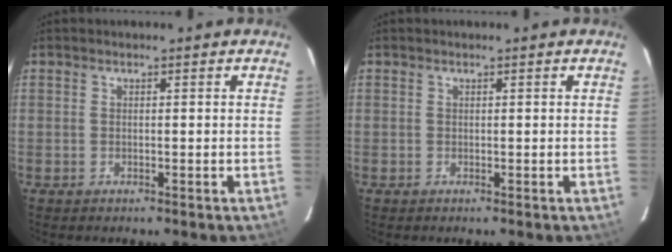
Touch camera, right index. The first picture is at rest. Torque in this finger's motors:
{"motor_torque": [0.14, 0.04, 0.04, 0.01]}